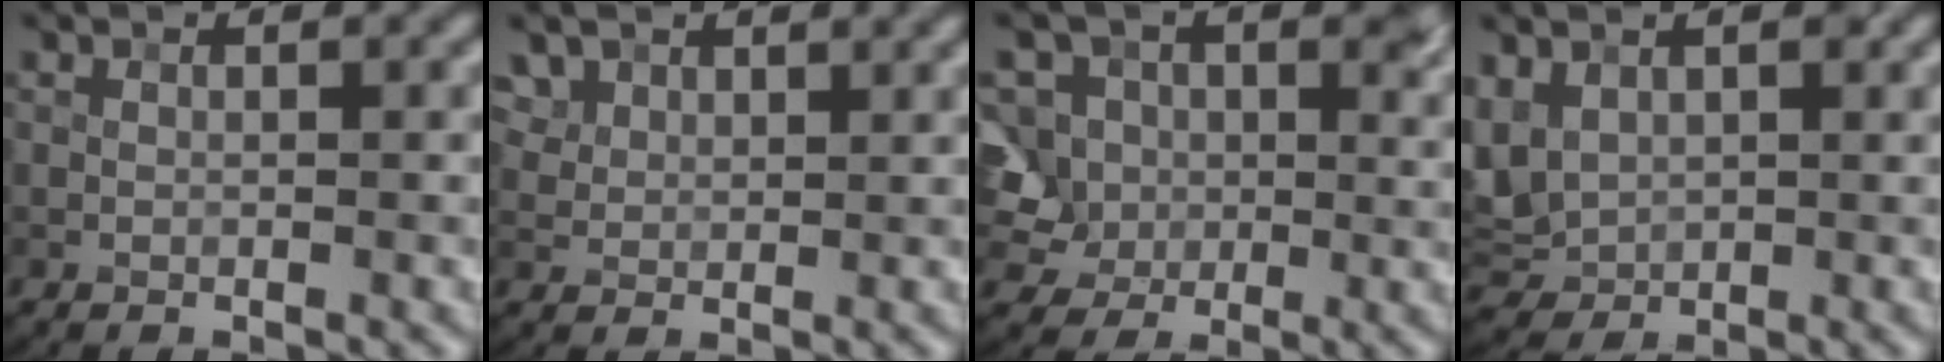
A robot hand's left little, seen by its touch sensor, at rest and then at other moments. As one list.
[{"total": 4.8, "force": [3.3, 3.0, 1.7], "torque": [-0.070, 0.000, 0.071]}, {"total": 9.5, "force": [3.2, 7.6, 4.7], "torque": [-0.082, 0.015, 0.028]}, {"total": 4.9, "force": [1.7, 3.7, 2.6], "torque": [-0.075, 0.007, 0.040]}]